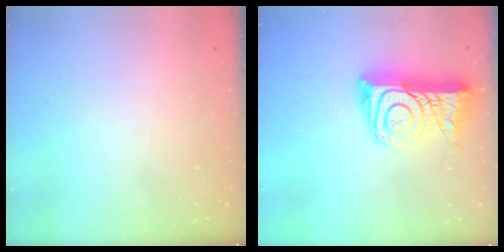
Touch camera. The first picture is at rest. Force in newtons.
{"total": 16.4, "press": 16.3, "slide": 1.5}